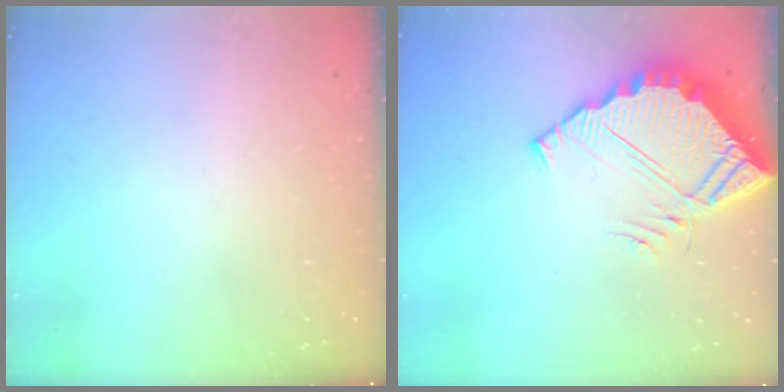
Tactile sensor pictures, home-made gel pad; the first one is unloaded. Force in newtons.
{"total": 7.0, "press": 7.0, "slide": 0.6}